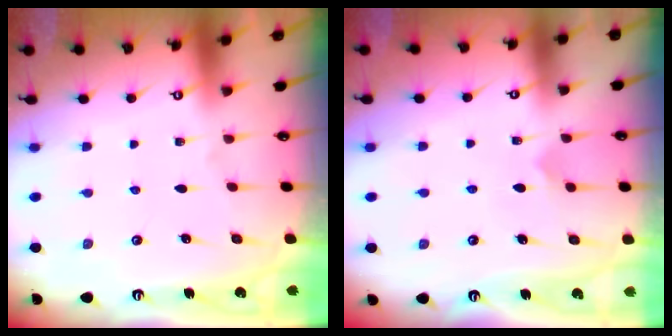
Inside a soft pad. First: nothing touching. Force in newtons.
{"total": 6.4, "press": 6.3, "slide": 0.6}